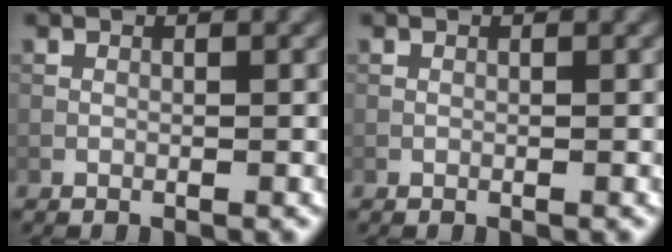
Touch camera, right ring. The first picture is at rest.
{"total": 0.0}